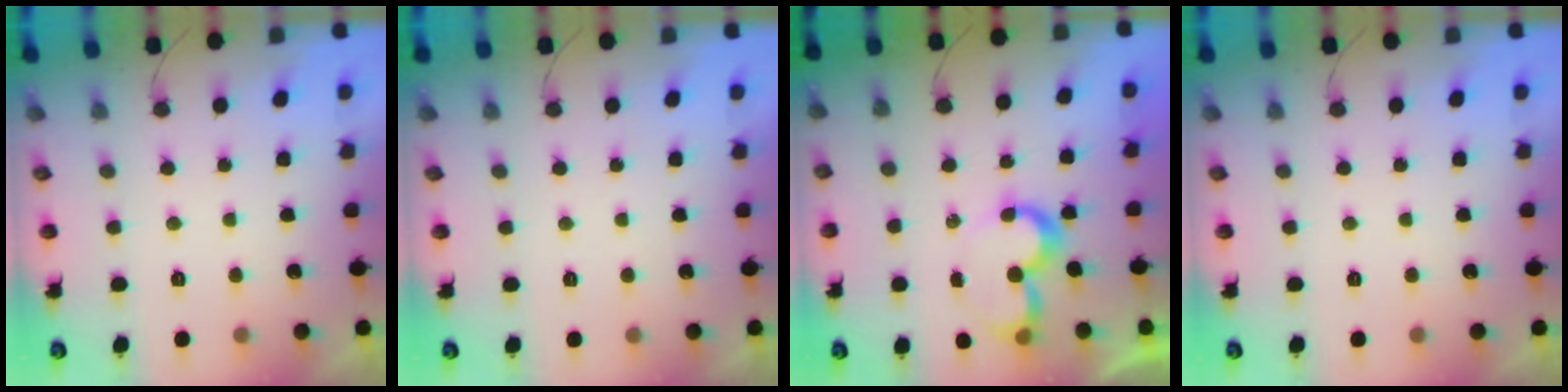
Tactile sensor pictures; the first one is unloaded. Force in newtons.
{"total": 1.8, "press": 1.8, "slide": 0.1}
{"total": 7.7, "press": 7.7, "slide": 0.7}
{"total": 0.0}